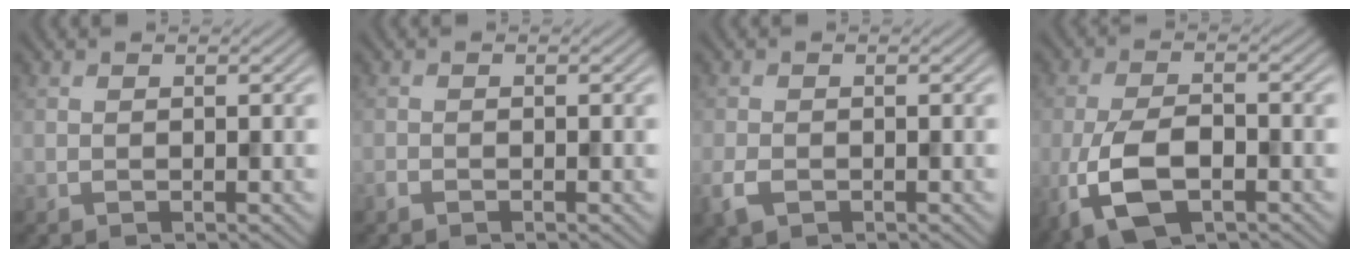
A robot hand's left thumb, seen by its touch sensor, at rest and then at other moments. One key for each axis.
{"total": 0.7, "fx": -0.6, "fy": 0.3, "fz": 0.3, "tx": -0.006, "ty": -0.001, "tz": -0.012}
{"total": 2.6, "fx": -1.3, "fy": 1.7, "fz": 1.6, "tx": -0.044, "ty": -0.008, "tz": -0.028}
{"total": 8.5, "fx": -3.5, "fy": 4.1, "fz": 6.6, "tx": -0.152, "ty": -0.013, "tz": -0.070}